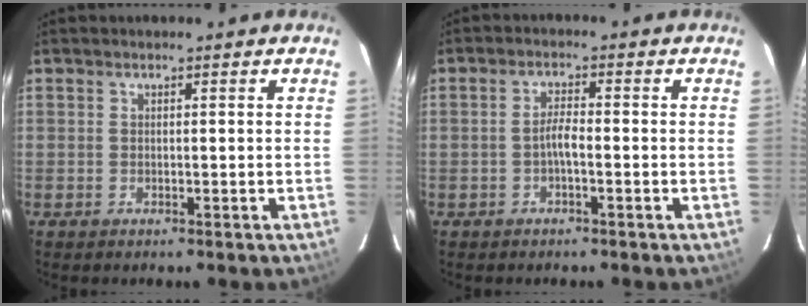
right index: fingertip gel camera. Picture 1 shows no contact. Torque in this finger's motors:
{"motor_torque": [0.34, -0.26, 0.31, 0.08]}